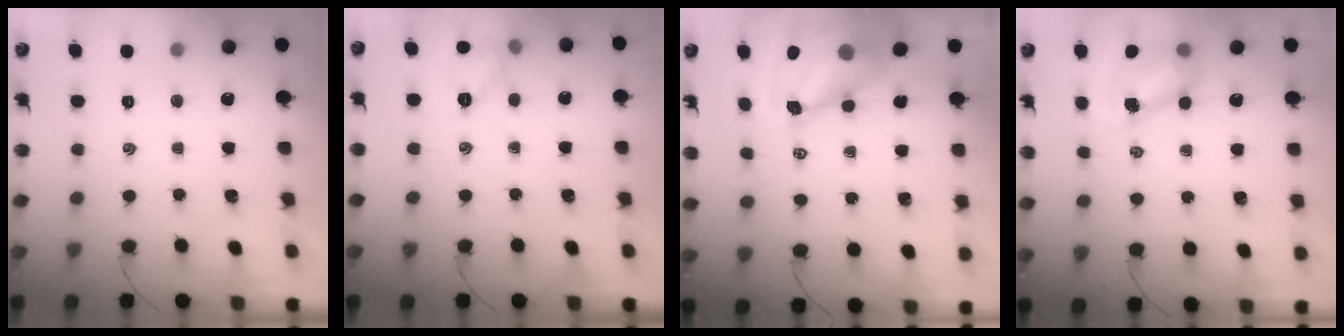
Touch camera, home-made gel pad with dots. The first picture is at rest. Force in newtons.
{"total": 6.9, "press": 6.8, "slide": 1.0}
{"total": 8.4, "press": 8.1, "slide": 2.2}
{"total": 7.5, "press": 7.4, "slide": 1.0}